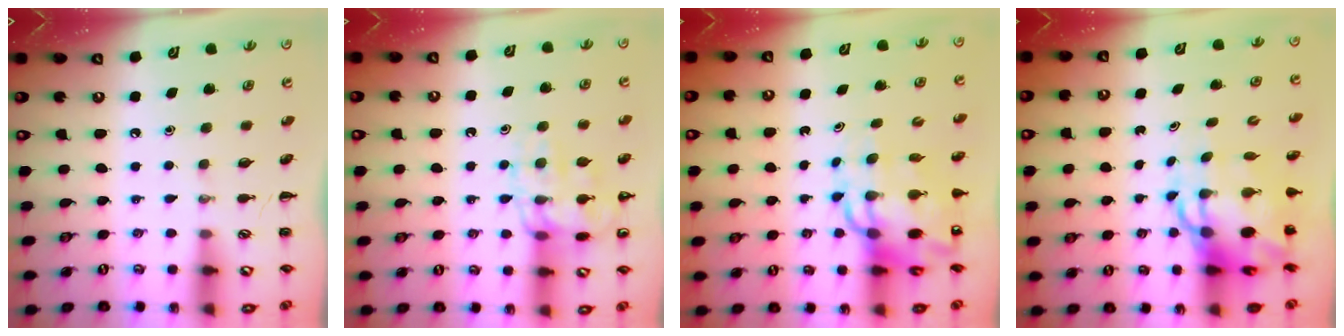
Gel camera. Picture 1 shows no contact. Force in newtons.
{"total": 13.1, "press": 13.0, "slide": 1.1}
{"total": 13.0, "press": 12.4, "slide": 3.8}
{"total": 9.4, "press": 9.0, "slide": 2.7}